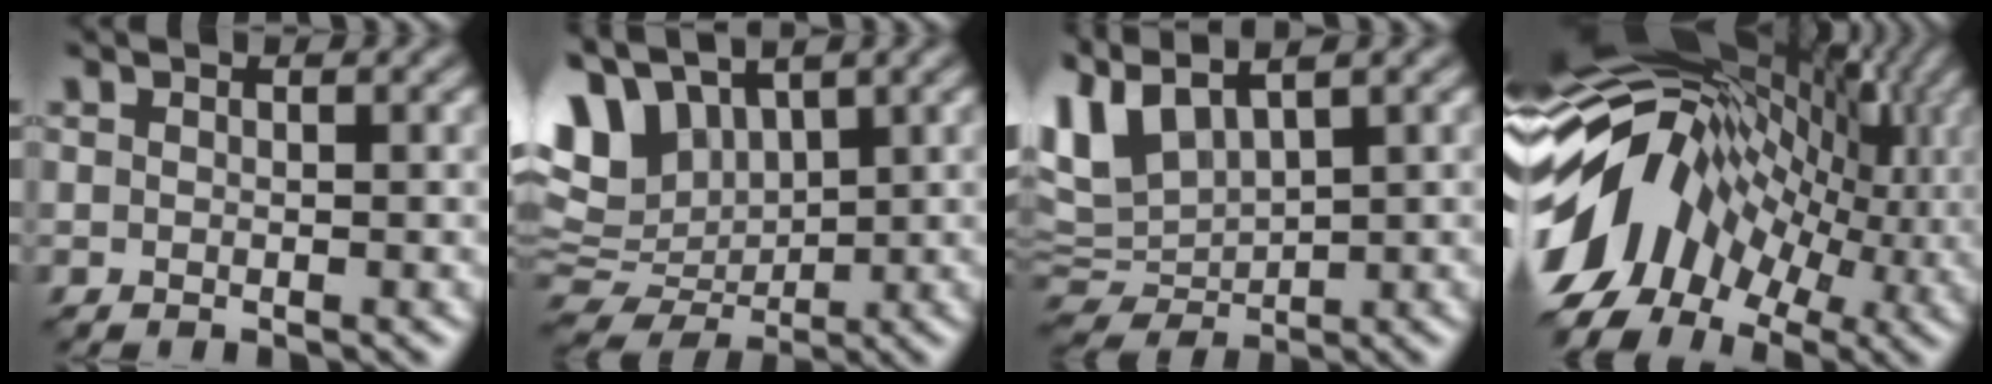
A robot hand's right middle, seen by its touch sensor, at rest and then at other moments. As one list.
[{"total": 7.1, "force": [2.4, 4.9, 4.5], "torque": [-0.098, 0.011, 0.042]}, {"total": 6.2, "force": [2.4, 3.3, 4.7], "torque": [-0.119, -0.005, 0.046]}, {"total": 14.2, "force": [-2.0, 9.5, 10.4], "torque": [-0.194, 0.016, -0.039]}]